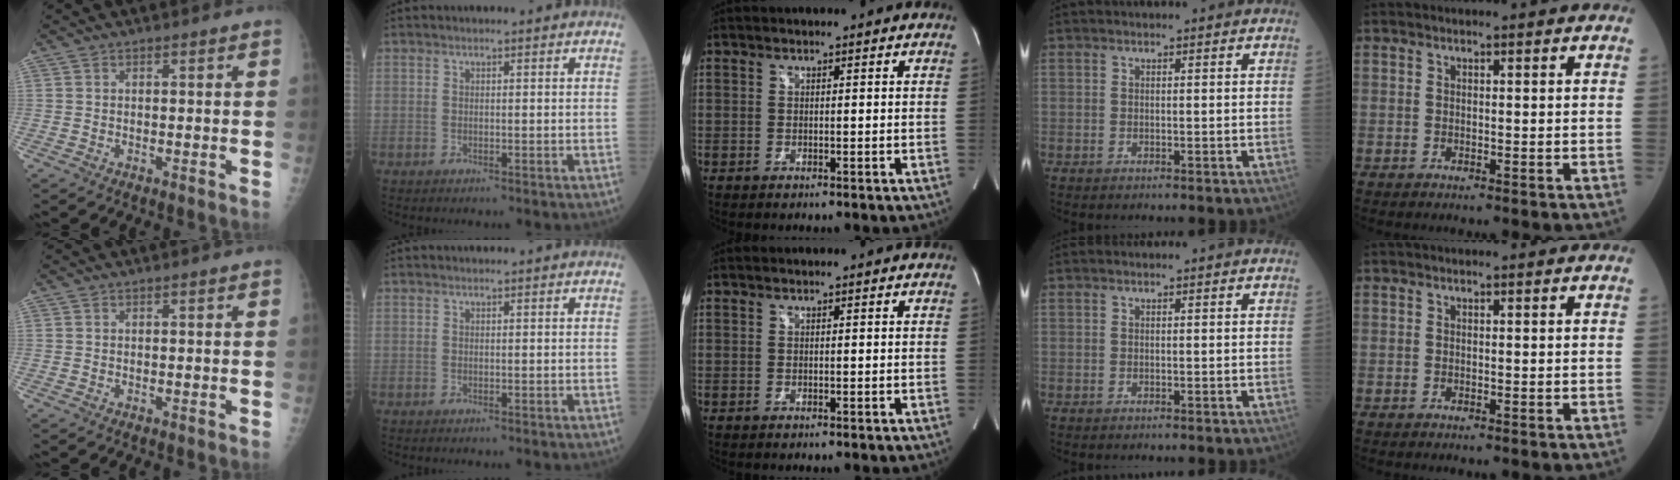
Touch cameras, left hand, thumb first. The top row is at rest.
{}